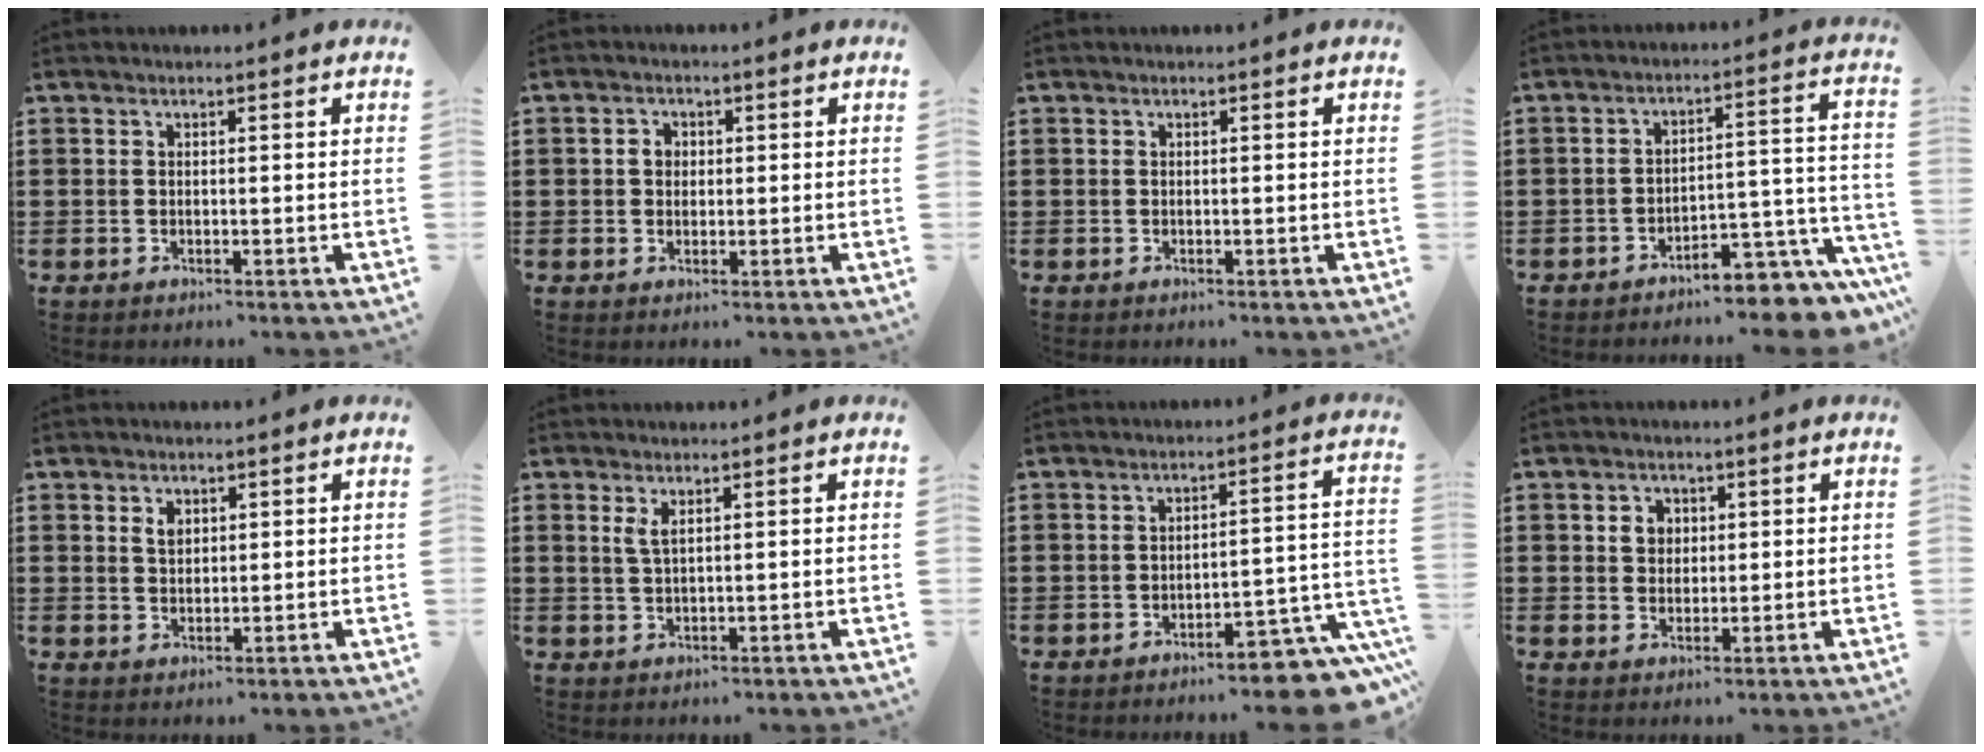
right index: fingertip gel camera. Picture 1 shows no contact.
{"total": 1.9, "force": [0.2, 1.6, 1.0], "torque": [-0.023, 0.009, 0.002]}
{"total": 0.0}
{"total": 6.2, "force": [-5.7, 0.4, 2.3], "torque": [-0.034, -0.001, -0.110]}
{"total": 2.0, "force": [0.9, 1.3, 1.2], "torque": [-0.027, 0.004, 0.017]}
{"total": 1.9, "force": [1.0, 0.5, 1.6], "torque": [-0.033, 0.002, 0.017]}
{"total": 6.5, "force": [-5.5, 0.9, 3.4], "torque": [-0.047, 0.003, -0.099]}
{"total": 2.7, "force": [0.6, 2.4, 1.1], "torque": [-0.031, 0.011, 0.009]}